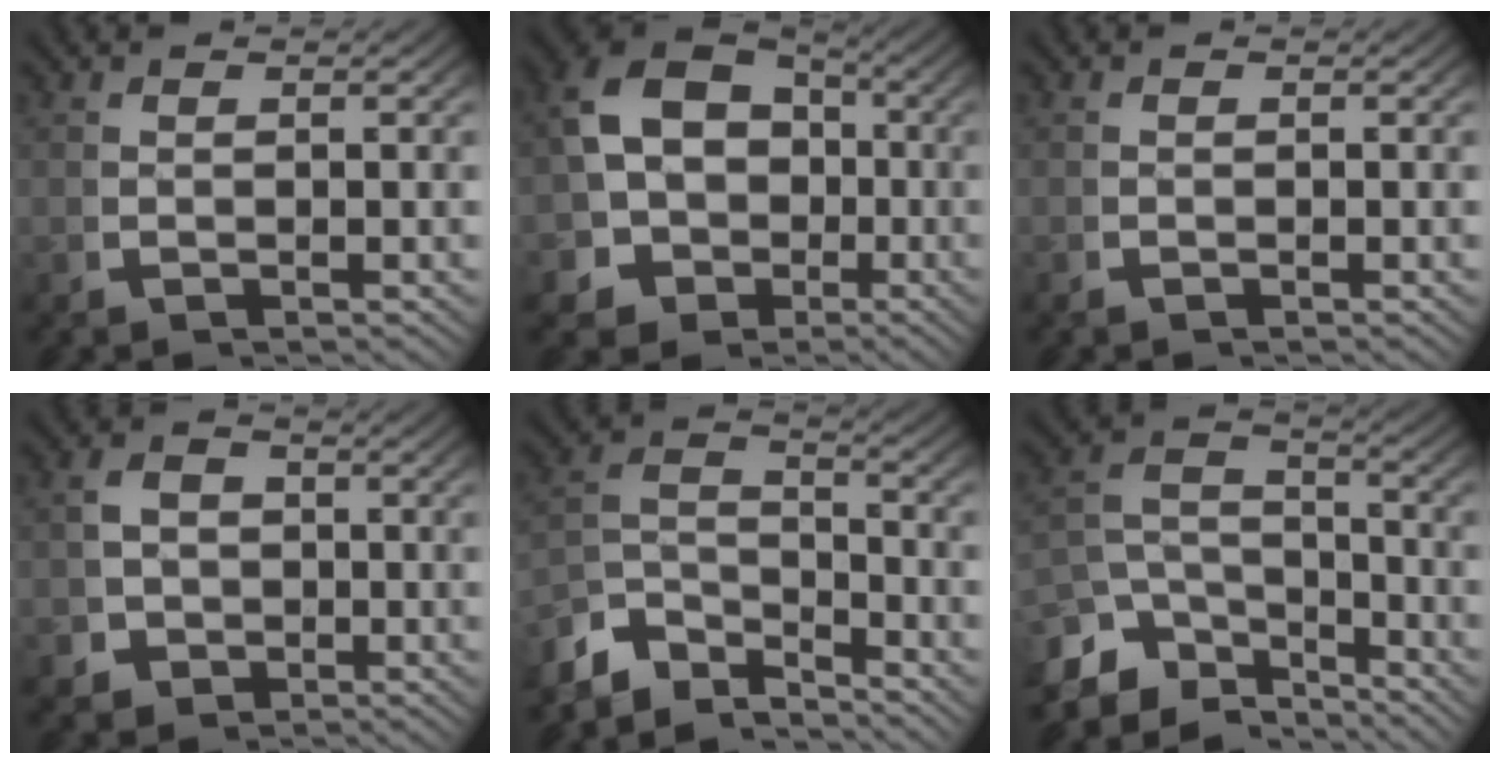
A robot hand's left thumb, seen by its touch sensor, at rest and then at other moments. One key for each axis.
{"total": 13.6, "fx": -1.9, "fy": 11.8, "fz": 6.4, "tx": -0.151, "ty": -0.045, "tz": -0.030}
{"total": 0.0}
{"total": 5.9, "fx": -1.5, "fy": 5.1, "fz": 2.5, "tx": -0.051, "ty": -0.022, "tz": -0.020}
{"total": 6.8, "fx": -3.3, "fy": 4.4, "fz": 4.1, "tx": -0.082, "ty": -0.025, "tz": -0.056}
{"total": 8.7, "fx": -3.0, "fy": 6.1, "fz": 5.5, "tx": -0.097, "ty": -0.020, "tz": -0.050}